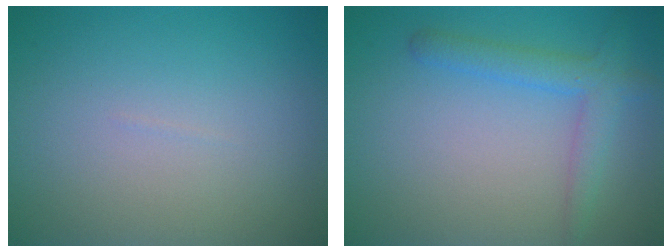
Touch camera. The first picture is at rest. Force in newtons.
{"total": 2.9, "press": 2.9, "slide": 0.2}